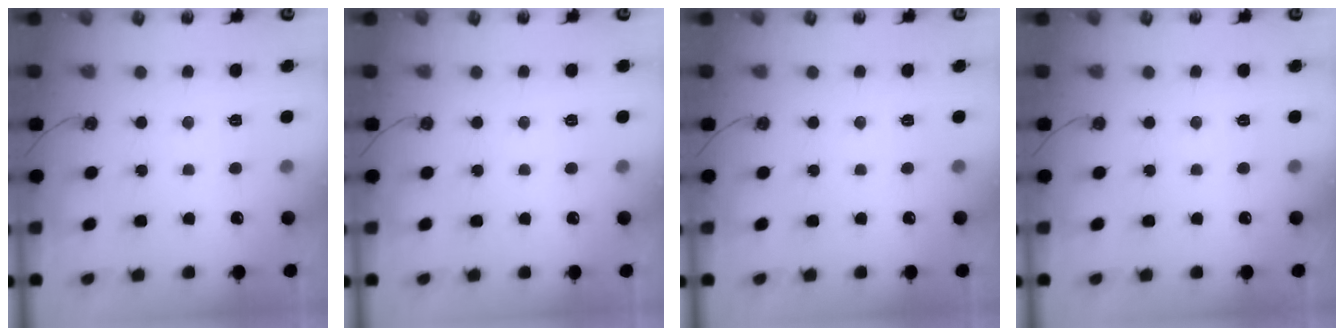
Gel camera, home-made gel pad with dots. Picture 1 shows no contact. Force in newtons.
{"total": 0.5, "press": 0.5, "slide": 0.2}
{"total": 0.0}
{"total": 0.0}